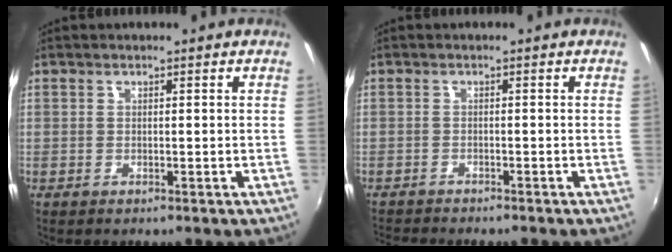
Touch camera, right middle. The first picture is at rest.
{"total": 3.9, "force": [-3.8, 0.1, 1.0], "torque": [-0.035, -0.019, -0.068]}